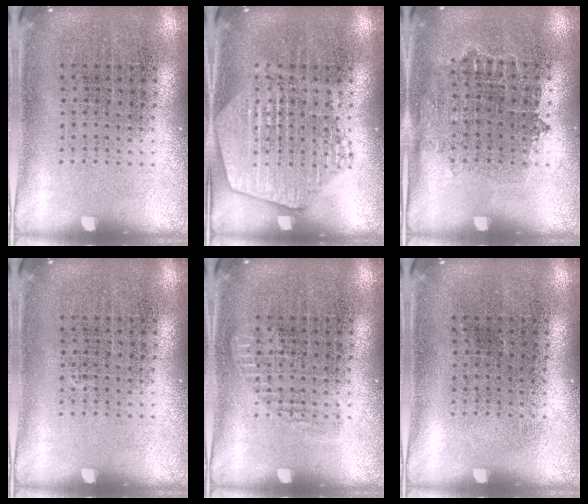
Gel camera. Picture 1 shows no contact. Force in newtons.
{"total": 2.8, "press": 2.7, "slide": 0.4}
{"total": 0.8, "press": 0.7, "slide": 0.3}
{"total": 0.0}
{"total": 0.8, "press": 0.8, "slide": 0.2}
{"total": 0.0}